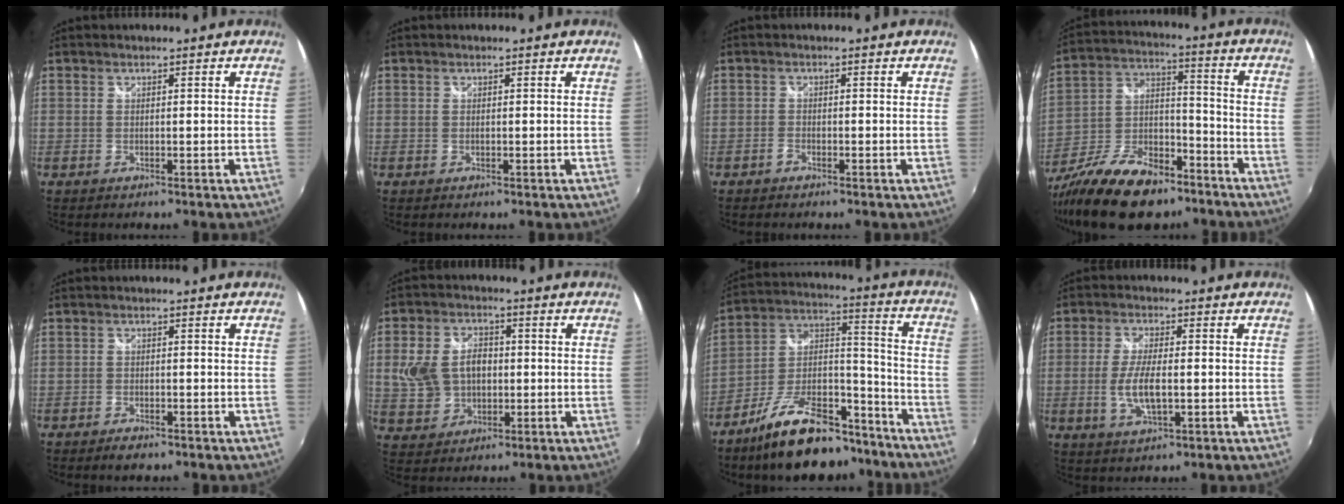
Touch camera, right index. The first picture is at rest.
{"total": 0.0}
{"total": 1.0, "force": [-0.9, 0.4, 0.3], "torque": [-0.010, 0.002, -0.019]}
{"total": 20.5, "force": [-14.2, 9.0, 11.8], "torque": [-0.244, -0.010, -0.241]}
{"total": 2.4, "force": [-1.9, 1.0, 1.2], "torque": [-0.030, -0.003, -0.033]}
{"total": 10.4, "force": [0.2, 8.0, 6.6], "torque": [-0.146, 0.018, 0.015]}
{"total": 21.6, "force": [-15.7, 8.8, 11.9], "torque": [-0.211, 0.029, -0.241]}
{"total": 6.8, "force": [-1.2, 2.3, 6.3], "torque": [-0.130, -0.005, -0.022]}